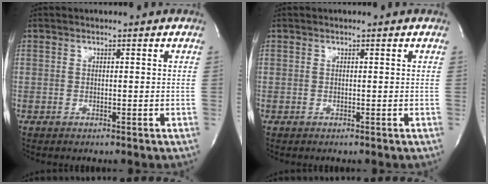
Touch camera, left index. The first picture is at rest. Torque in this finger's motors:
{"motor_torque": [-0.06, 0.06, 0.00, 0.00]}